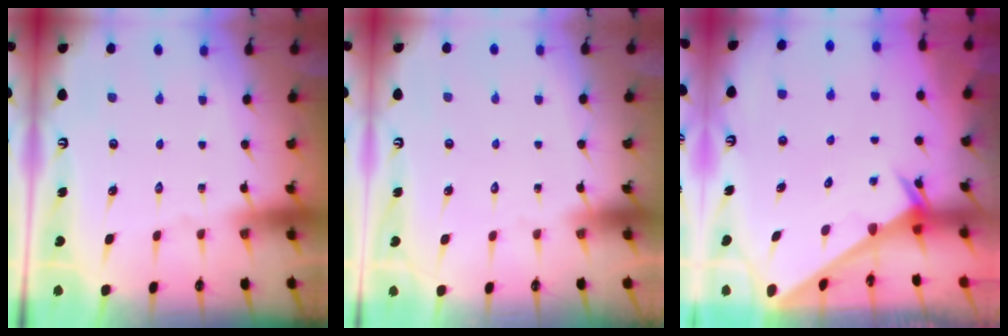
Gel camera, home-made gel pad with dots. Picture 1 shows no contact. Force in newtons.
{"total": 1.5, "press": 1.5, "slide": 0.0}
{"total": 2.3, "press": 2.3, "slide": 0.1}